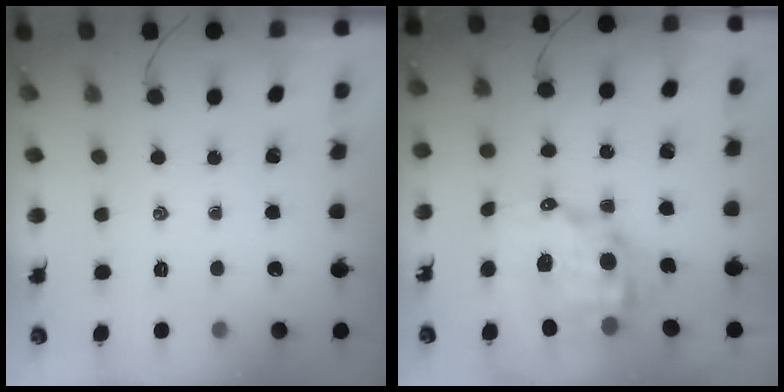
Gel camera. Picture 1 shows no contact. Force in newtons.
{"total": 13.2, "press": 12.9, "slide": 2.9}